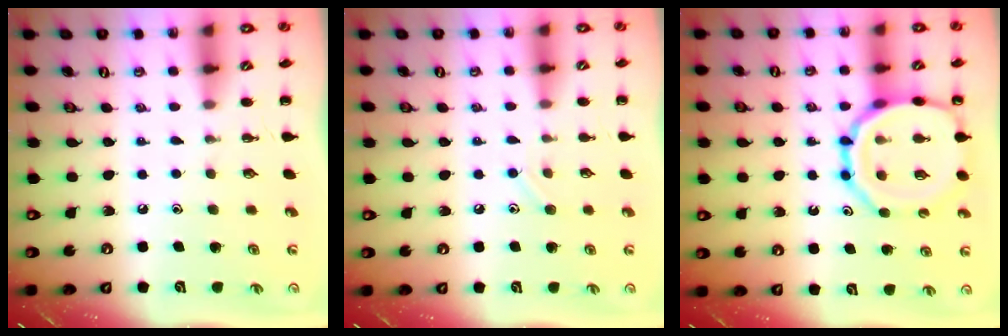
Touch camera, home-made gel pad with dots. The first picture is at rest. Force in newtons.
{"total": 5.8, "press": 5.5, "slide": 1.9}
{"total": 16.6, "press": 16.5, "slide": 2.1}